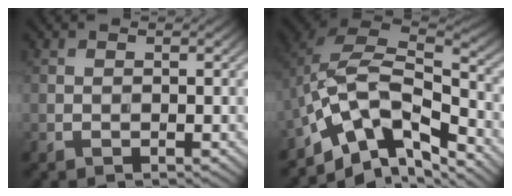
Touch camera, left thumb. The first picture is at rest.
{"total": 12.9, "force": [-7.2, 6.4, 8.6], "torque": [-0.178, 0.009, -0.134]}